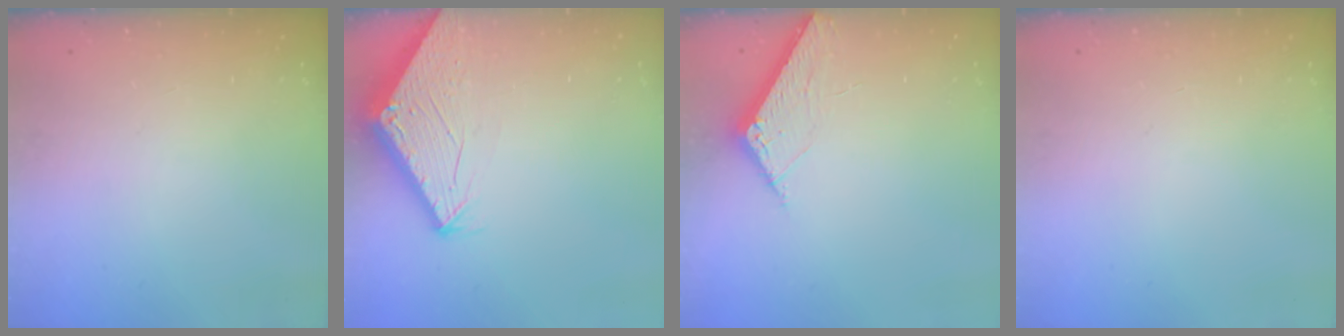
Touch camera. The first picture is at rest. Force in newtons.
{"total": 2.8, "press": 2.8, "slide": 0.1}
{"total": 5.8, "press": 5.8, "slide": 0.6}
{"total": 0.0}